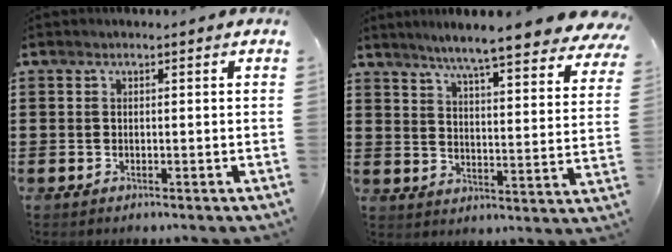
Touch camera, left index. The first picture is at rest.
{"total": 7.4, "force": [6.5, -0.4, 3.5], "torque": [-0.086, -0.043, 0.105]}